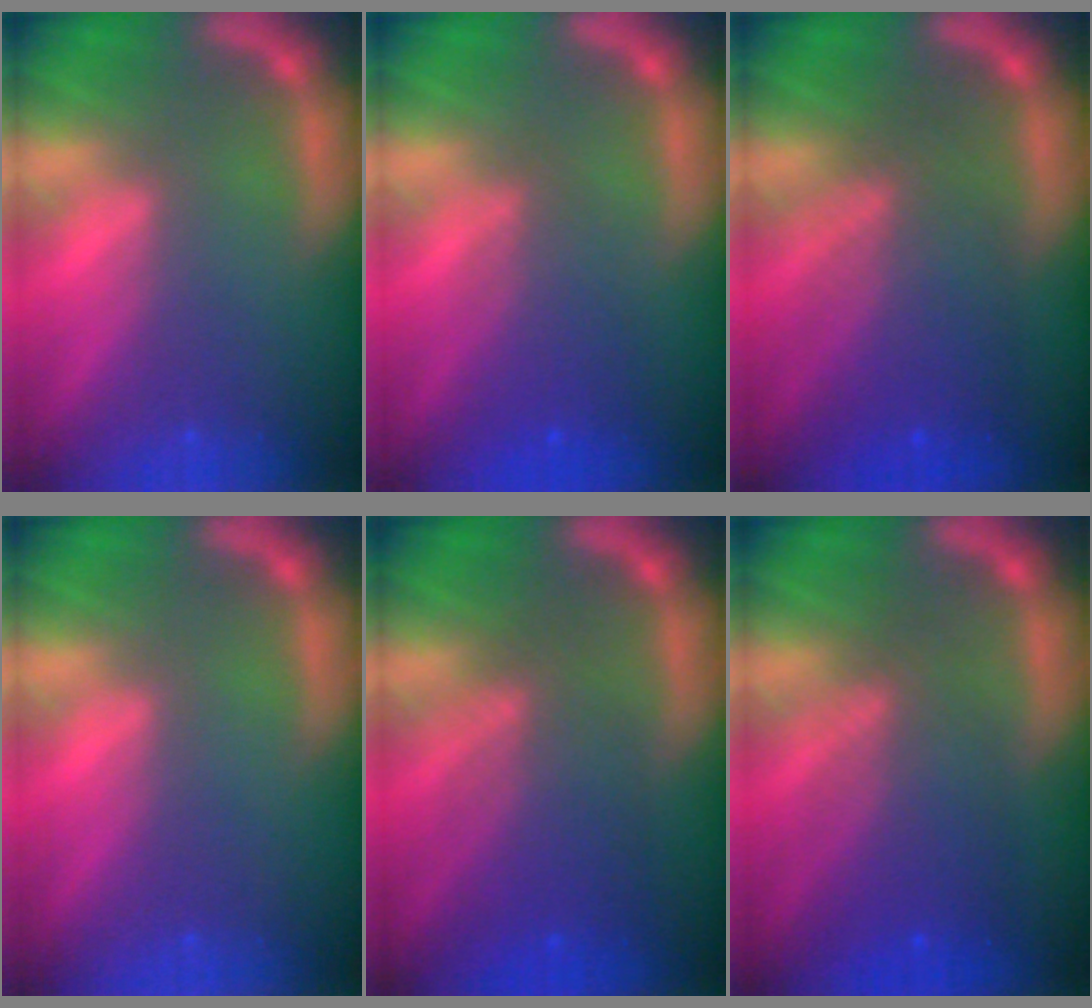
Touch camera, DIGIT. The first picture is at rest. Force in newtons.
{"total": 3.6}
{"total": 6.6}
{"total": 0.0}
{"total": 6.0}
{"total": 6.0}